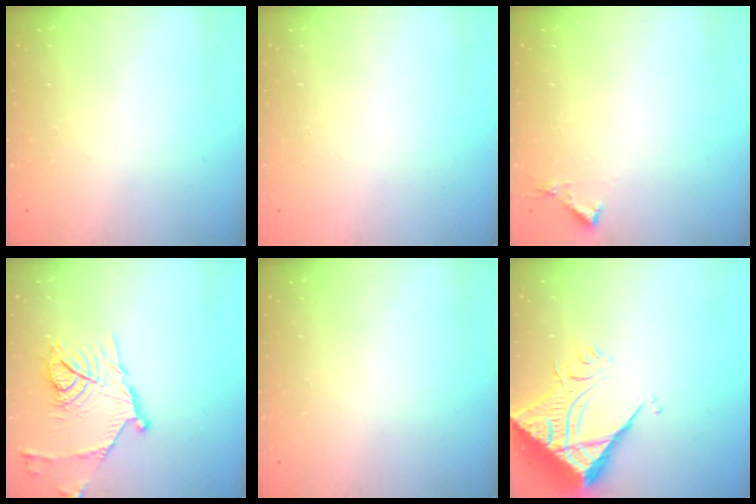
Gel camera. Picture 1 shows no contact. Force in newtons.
{"total": 1.5, "press": 1.5, "slide": 0.1}
{"total": 4.1, "press": 4.1, "slide": 0.5}
{"total": 15.9, "press": 15.9, "slide": 0.3}
{"total": 0.0}
{"total": 12.1, "press": 12.0, "slide": 1.2}